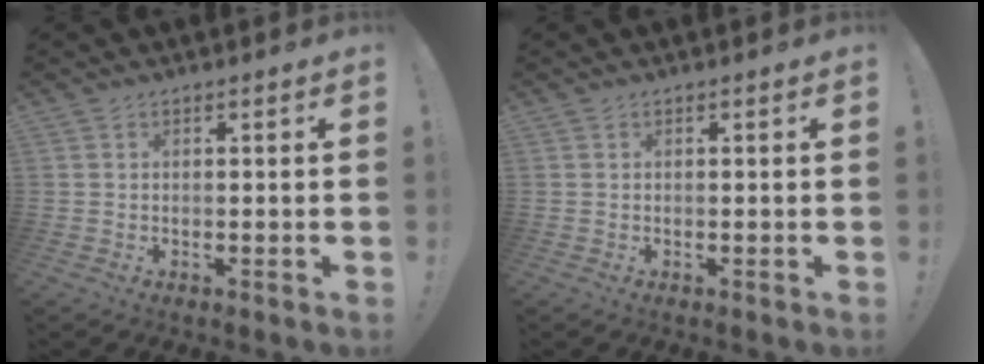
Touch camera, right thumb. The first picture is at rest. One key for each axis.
{"total": 0.0}